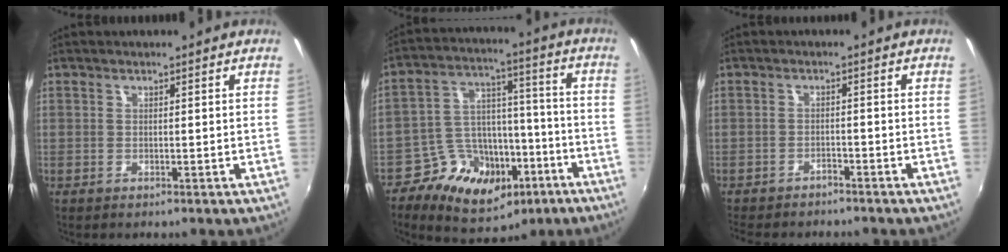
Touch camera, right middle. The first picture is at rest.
{"total": 16.3, "force": [-8.3, 11.3, 8.2], "torque": [-0.165, 0.030, -0.115]}
{"total": 5.1, "force": [-4.6, 1.3, 1.6], "torque": [-0.048, -0.015, -0.072]}